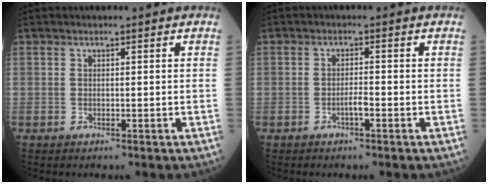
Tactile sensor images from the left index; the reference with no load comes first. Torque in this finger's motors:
{"motor_torque": [0.33, 0.22, 0.02, 0.01]}